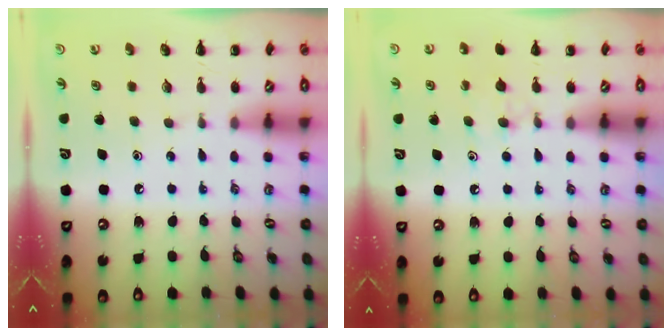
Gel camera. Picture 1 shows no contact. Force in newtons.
{"total": 5.7, "press": 5.4, "slide": 2.0}